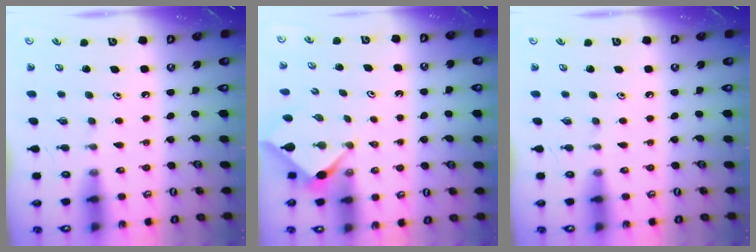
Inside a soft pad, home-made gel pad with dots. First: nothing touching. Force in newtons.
{"total": 3.0, "press": 3.0, "slide": 0.3}
{"total": 0.0}